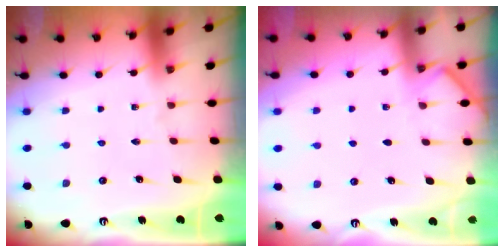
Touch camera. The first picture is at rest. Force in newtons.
{"total": 4.6, "press": 4.6, "slide": 0.5}